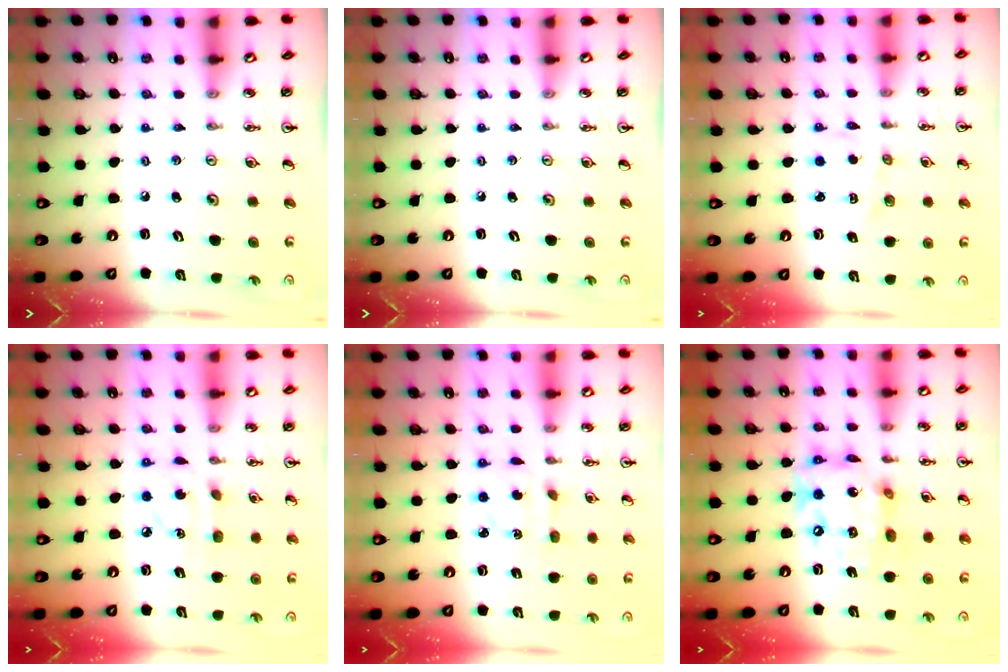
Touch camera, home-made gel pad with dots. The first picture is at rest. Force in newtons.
{"total": 0.0}
{"total": 2.4, "press": 2.4, "slide": 0.3}
{"total": 5.8, "press": 5.8, "slide": 0.2}
{"total": 4.5, "press": 4.5, "slide": 0.7}
{"total": 12.2, "press": 12.1, "slide": 1.1}